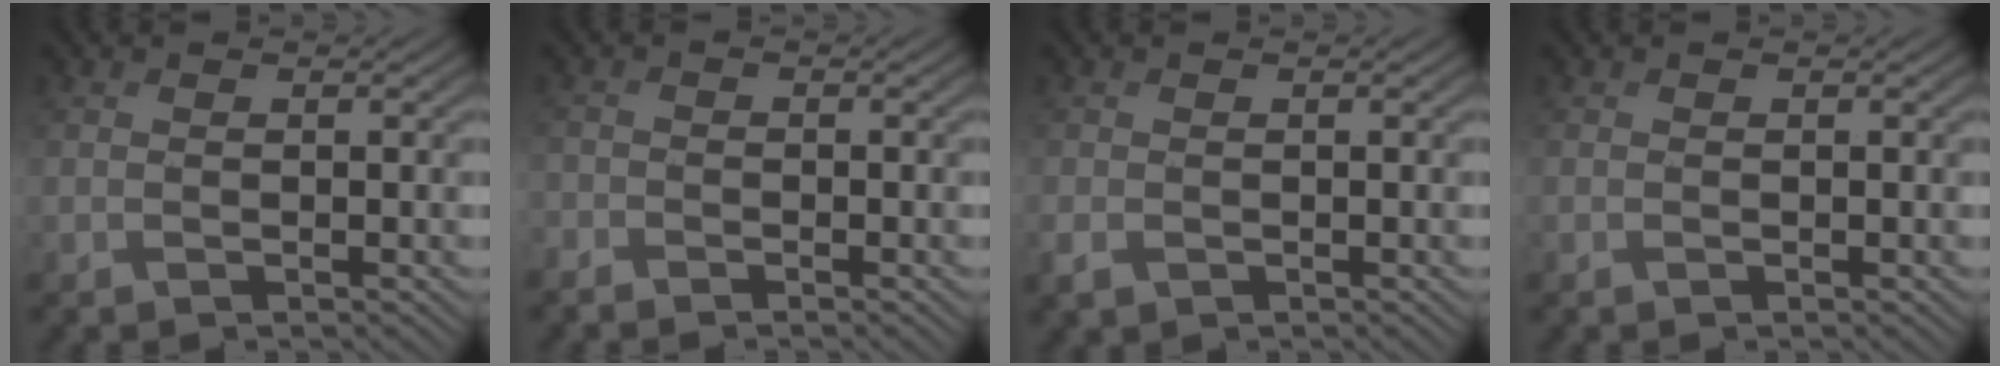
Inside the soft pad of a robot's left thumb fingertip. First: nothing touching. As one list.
[{"total": 1.9, "force": [-1.8, 0.7, 0.3], "torque": [-0.005, -0.007, -0.042]}, {"total": 2.0, "force": [-0.9, 1.5, 1.0], "torque": [-0.034, -0.011, -0.021]}, {"total": 0.0}]